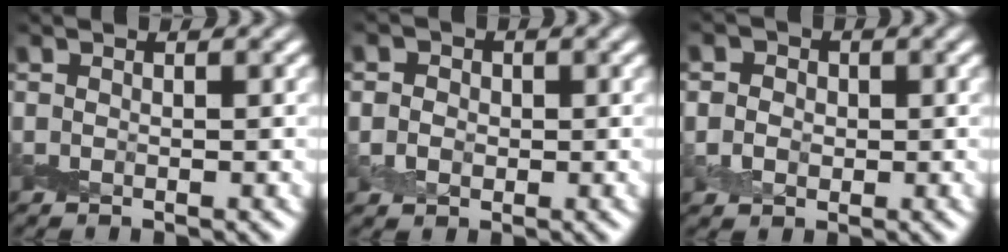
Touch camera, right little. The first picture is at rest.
{"total": 2.9, "force": [0.3, 2.5, 1.3], "torque": [-0.010, 0.010, -0.012]}
{"total": 3.3, "force": [0.4, 3.0, 1.5], "torque": [-0.011, 0.012, -0.011]}